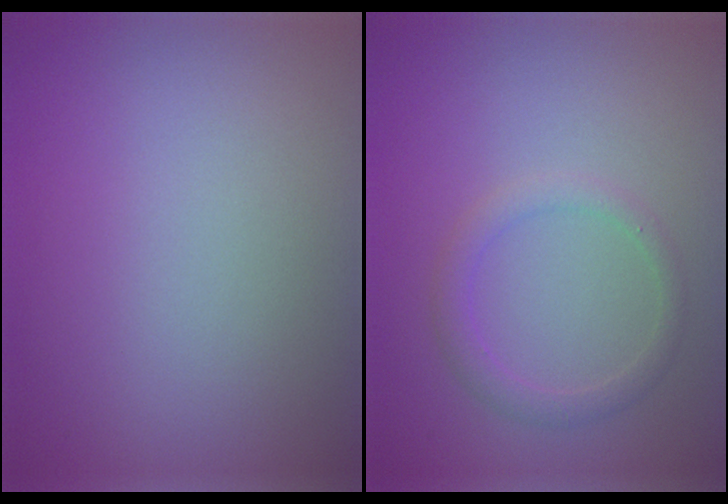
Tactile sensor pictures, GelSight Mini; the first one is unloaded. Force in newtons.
{"total": 1.9, "press": 1.9, "slide": 0.1}